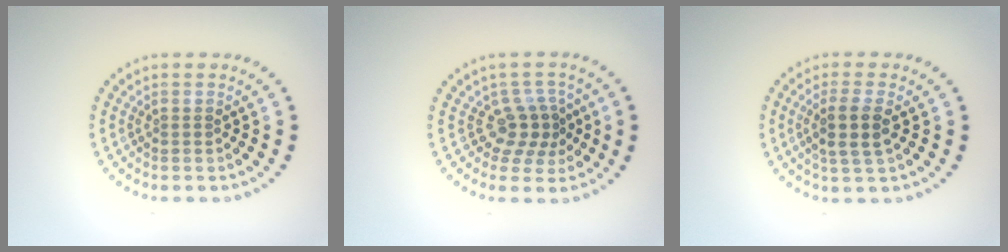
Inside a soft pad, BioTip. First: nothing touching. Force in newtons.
{"total": 2.9, "press": 2.2, "slide": 1.9}
{"total": 2.8, "press": 2.5, "slide": 1.2}